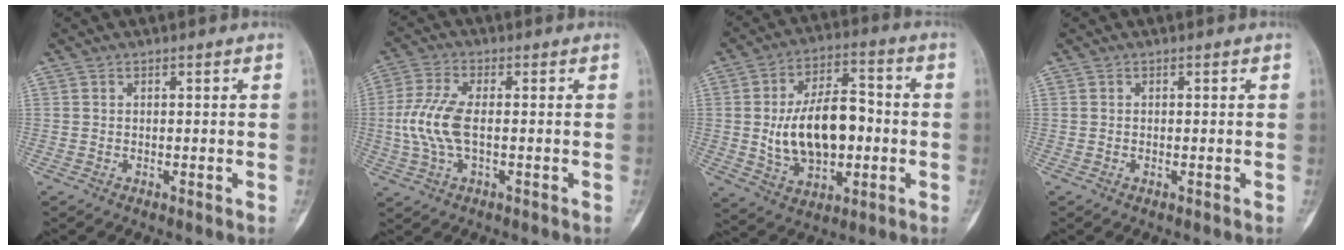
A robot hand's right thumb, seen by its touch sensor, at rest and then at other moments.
{"total": 8.6, "force": [-0.5, 3.7, 7.8], "torque": [-0.191, 0.007, -0.012]}
{"total": 16.5, "force": [-1.0, 9.7, 13.3], "torque": [-0.203, 0.021, -0.008]}
{"total": 0.0}